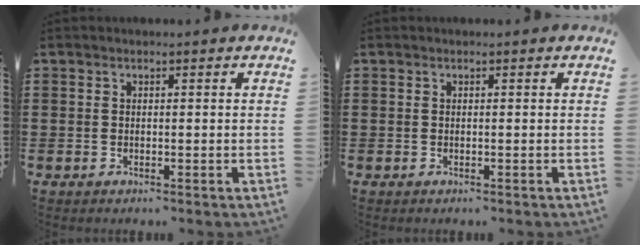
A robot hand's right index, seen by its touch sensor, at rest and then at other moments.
{"total": 0.0}